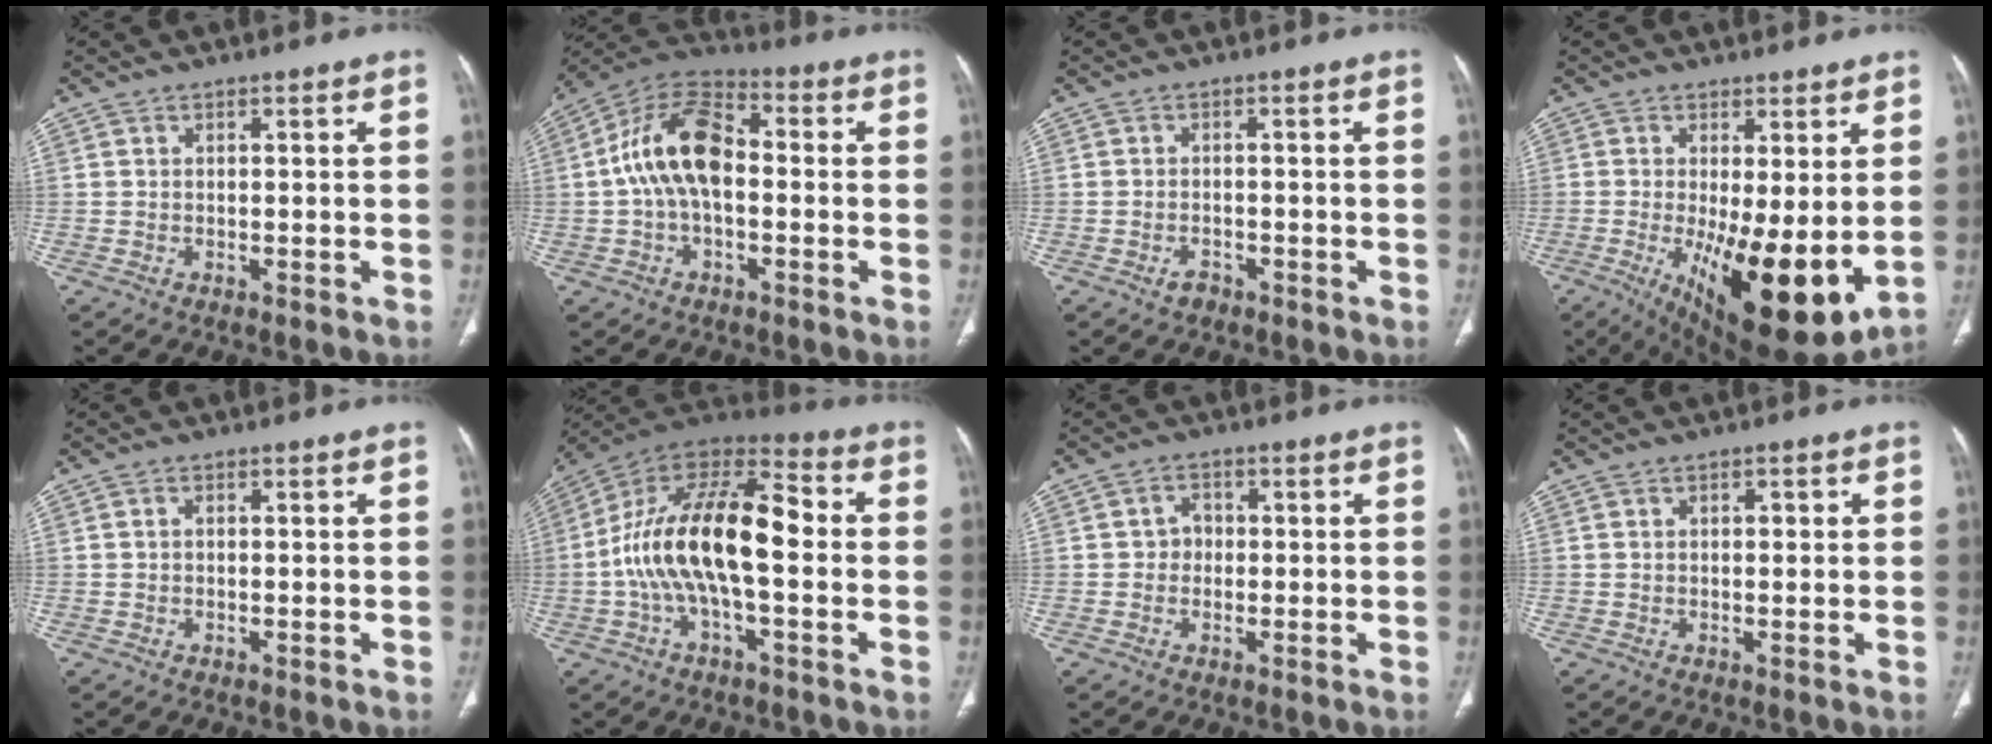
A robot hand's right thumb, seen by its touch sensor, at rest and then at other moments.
{"total": 14.2, "force": [0.1, 8.1, 11.7], "torque": [-0.210, 0.040, -0.013]}
{"total": 1.9, "force": [-1.2, 1.2, 0.8], "torque": [-0.012, 0.007, -0.018]}
{"total": 16.2, "force": [-2.2, 5.4, 15.1], "torque": [-0.235, -0.039, -0.015]}
{"total": 0.5, "force": [0.0, 0.4, 0.3], "torque": [-0.007, 0.006, -0.001]}
{"total": 20.5, "force": [-1.2, 9.0, 18.3], "torque": [-0.325, 0.050, -0.029]}
{"total": 2.7, "force": [-0.1, 2.5, 1.2], "torque": [-0.002, 0.009, -0.009]}
{"total": 1.6, "force": [0.5, 0.8, 1.3], "torque": [-0.018, 0.001, 0.007]}